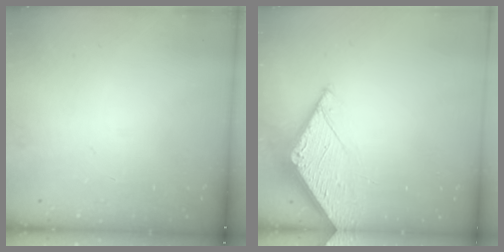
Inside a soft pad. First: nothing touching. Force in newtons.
{"total": 5.0, "press": 4.9, "slide": 0.5}